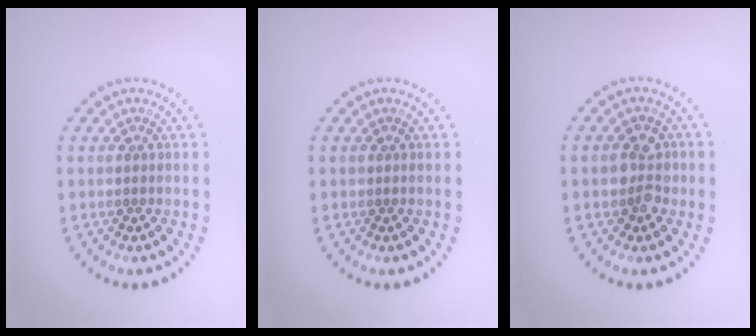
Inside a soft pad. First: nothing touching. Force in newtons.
{"total": 0.0}
{"total": 2.6, "press": 2.5, "slide": 0.5}